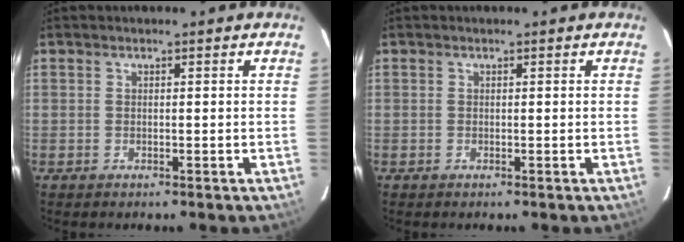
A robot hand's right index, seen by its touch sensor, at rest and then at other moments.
{"total": 0.0}